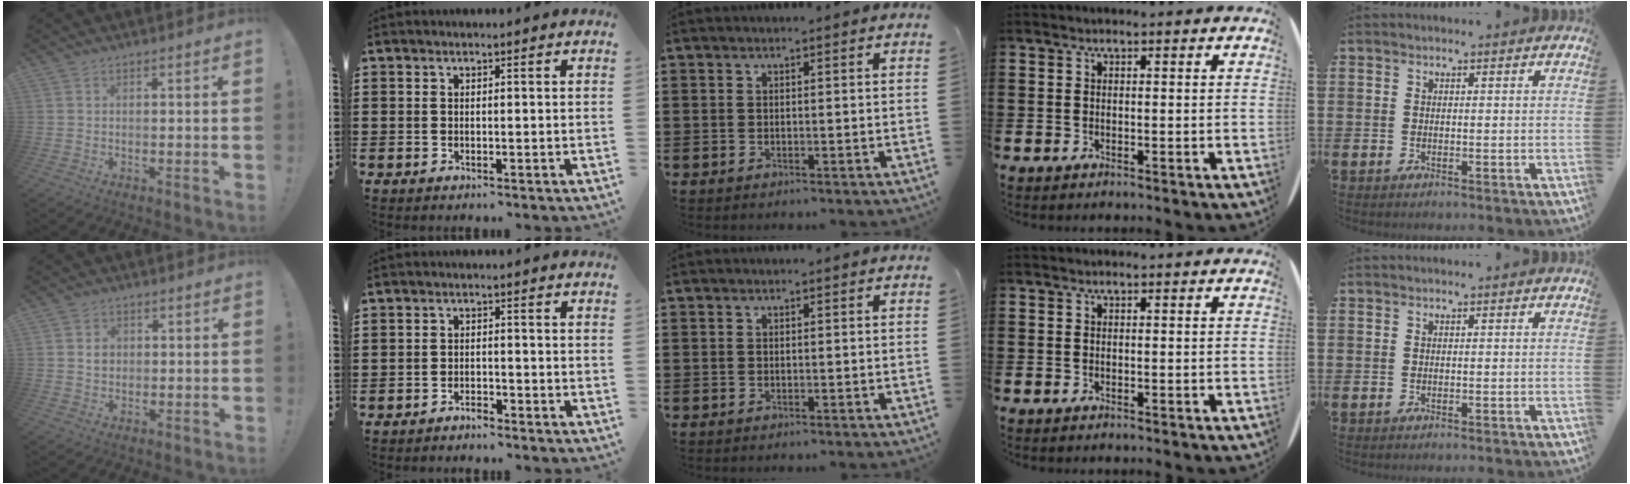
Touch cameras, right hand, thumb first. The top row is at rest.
{"thumb": {"total": 3.4, "force": [0.6, 3.1, 1.4], "torque": [-0.006, -0.004, 0.006]}, "index": {"total": 1.8, "force": [-1.8, 0.2, 0.1], "torque": [-0.008, 0.004, -0.039]}}